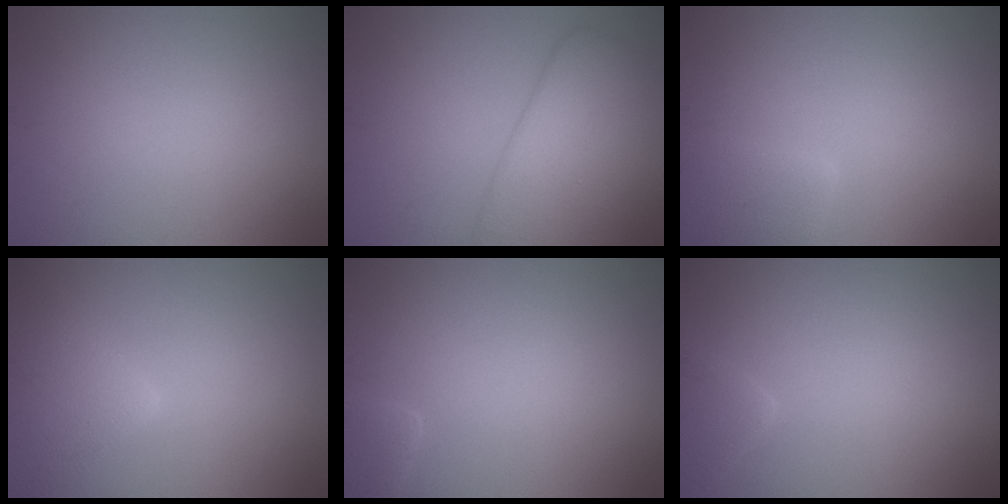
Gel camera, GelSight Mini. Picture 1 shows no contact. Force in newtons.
{"total": 7.8, "press": 7.8, "slide": 0.5}
{"total": 3.2, "press": 3.2, "slide": 0.3}
{"total": 5.3, "press": 5.3, "slide": 0.4}
{"total": 1.6, "press": 1.6, "slide": 0.1}
{"total": 2.6, "press": 2.6, "slide": 0.2}